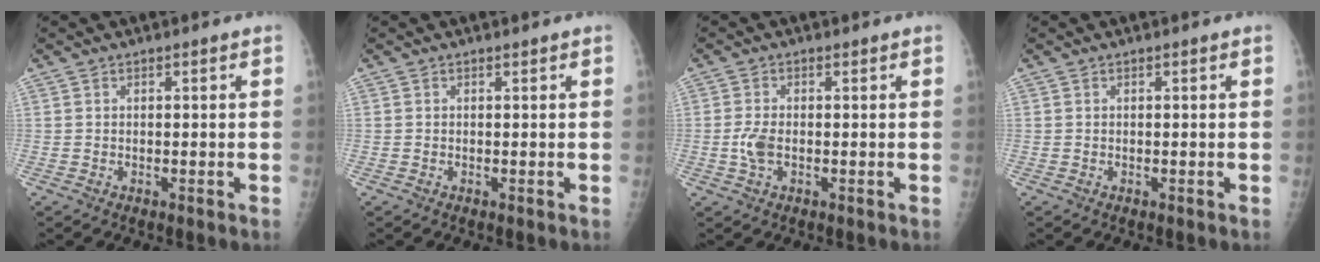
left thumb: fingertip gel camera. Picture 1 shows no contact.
{"total": 0.0}
{"total": 3.1, "force": [-0.5, 1.7, 2.5], "torque": [-0.059, 0.000, -0.012]}
{"total": 0.0}